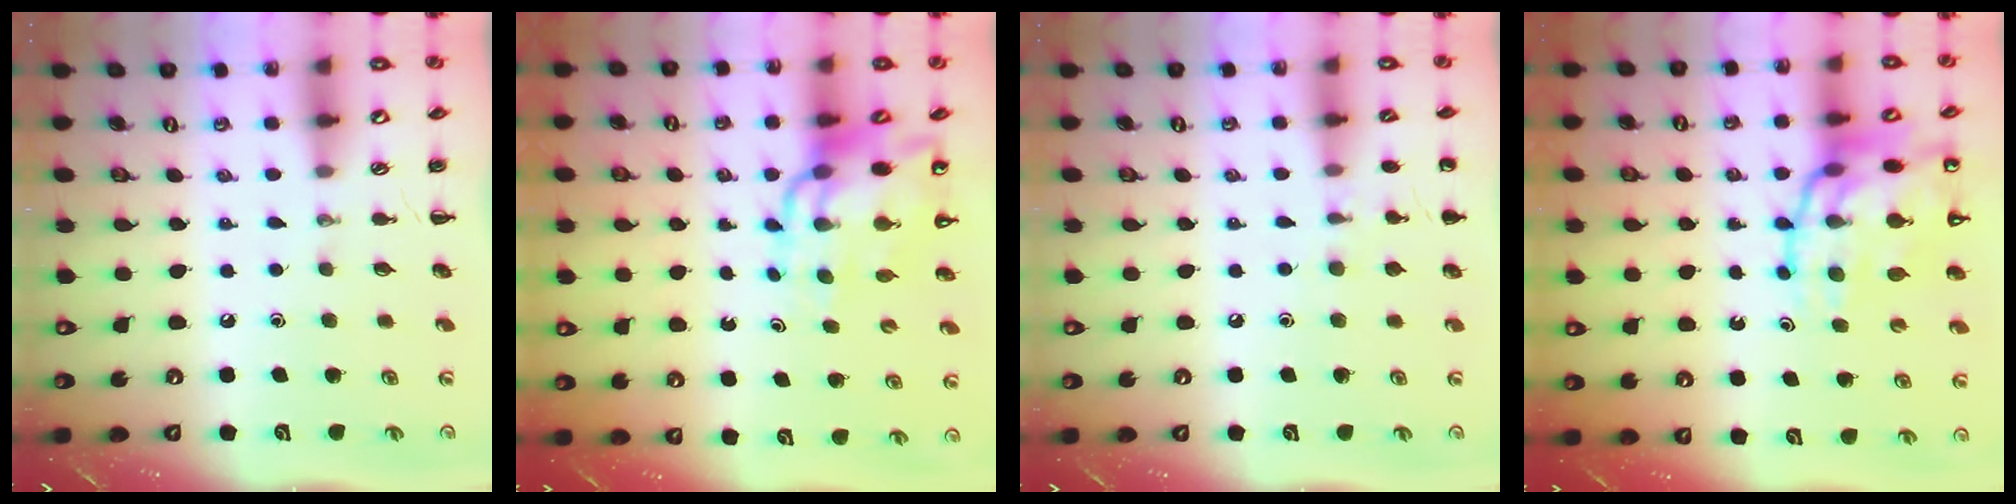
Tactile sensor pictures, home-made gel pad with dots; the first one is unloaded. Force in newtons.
{"total": 14.0, "press": 13.4, "slide": 4.1}
{"total": 6.5, "press": 6.3, "slide": 1.7}
{"total": 21.6, "press": 21.2, "slide": 3.9}